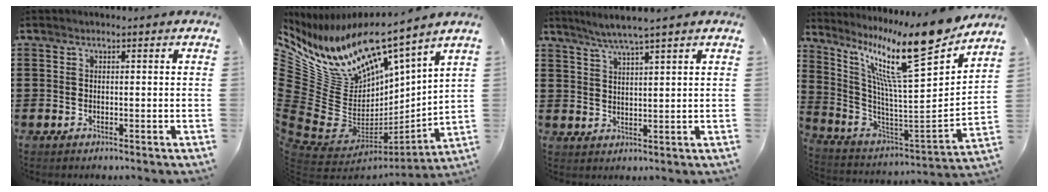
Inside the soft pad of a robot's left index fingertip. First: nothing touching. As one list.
[{"total": 12.2, "force": [9.4, 6.3, 4.6], "torque": [-0.154, -0.106, 0.159]}, {"total": 3.8, "force": [3.3, -0.3, 2.0], "torque": [-0.046, -0.005, 0.059]}, {"total": 16.5, "force": [12.1, 1.1, 11.1], "torque": [-0.226, -0.090, 0.193]}]